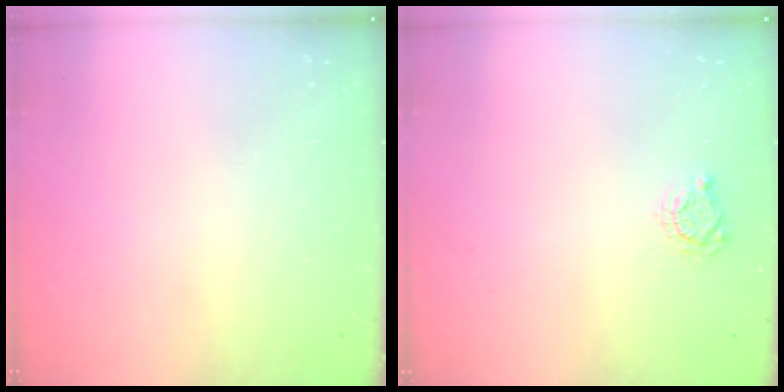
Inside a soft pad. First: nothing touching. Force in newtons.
{"total": 4.8, "press": 4.8, "slide": 0.4}